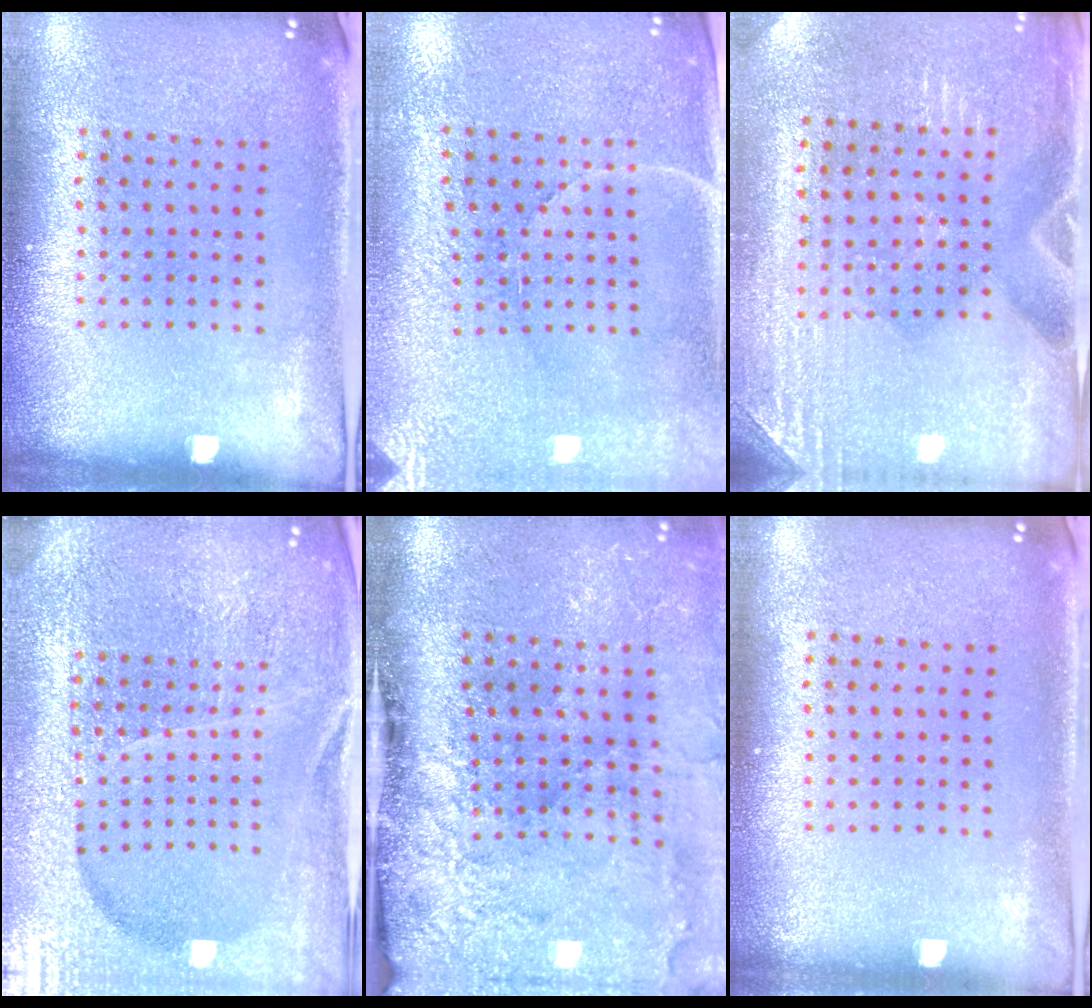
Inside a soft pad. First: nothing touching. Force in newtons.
{"total": 3.3, "press": 3.2, "slide": 0.8}
{"total": 3.0, "press": 2.9, "slide": 0.6}
{"total": 5.7, "press": 5.1, "slide": 2.5}
{"total": 4.7, "press": 3.6, "slide": 3.0}
{"total": 0.0}